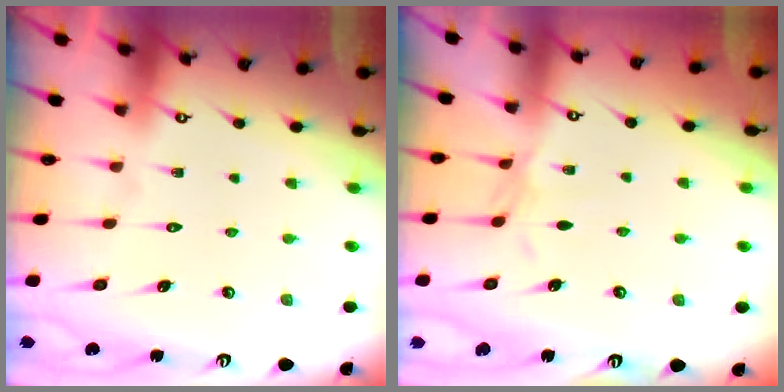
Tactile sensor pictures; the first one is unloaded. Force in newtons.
{"total": 2.5, "press": 2.4, "slide": 0.6}